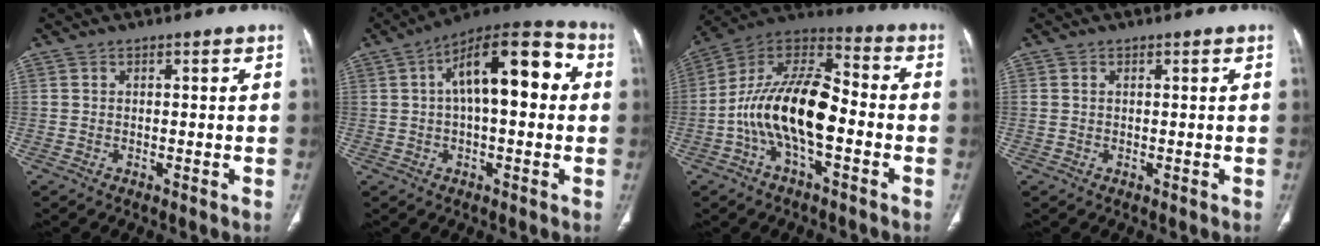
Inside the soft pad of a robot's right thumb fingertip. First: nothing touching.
{"total": 16.8, "force": [2.9, 7.2, 14.9], "torque": [-0.211, 0.040, 0.035]}
{"total": 17.6, "force": [-3.9, 8.2, 15.1], "torque": [-0.271, 0.053, -0.075]}
{"total": 0.6, "force": [0.1, 0.4, 0.5], "torque": [-0.016, 0.008, 0.007]}